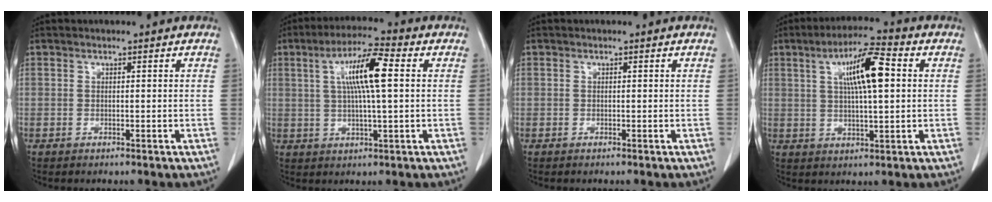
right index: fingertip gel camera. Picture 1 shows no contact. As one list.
[{"total": 9.5, "force": [2.0, 0.8, 9.2], "torque": [-0.172, 0.012, 0.033]}, {"total": 0.0}, {"total": 9.9, "force": [2.5, 1.7, 9.4], "torque": [-0.165, 0.016, 0.040]}]